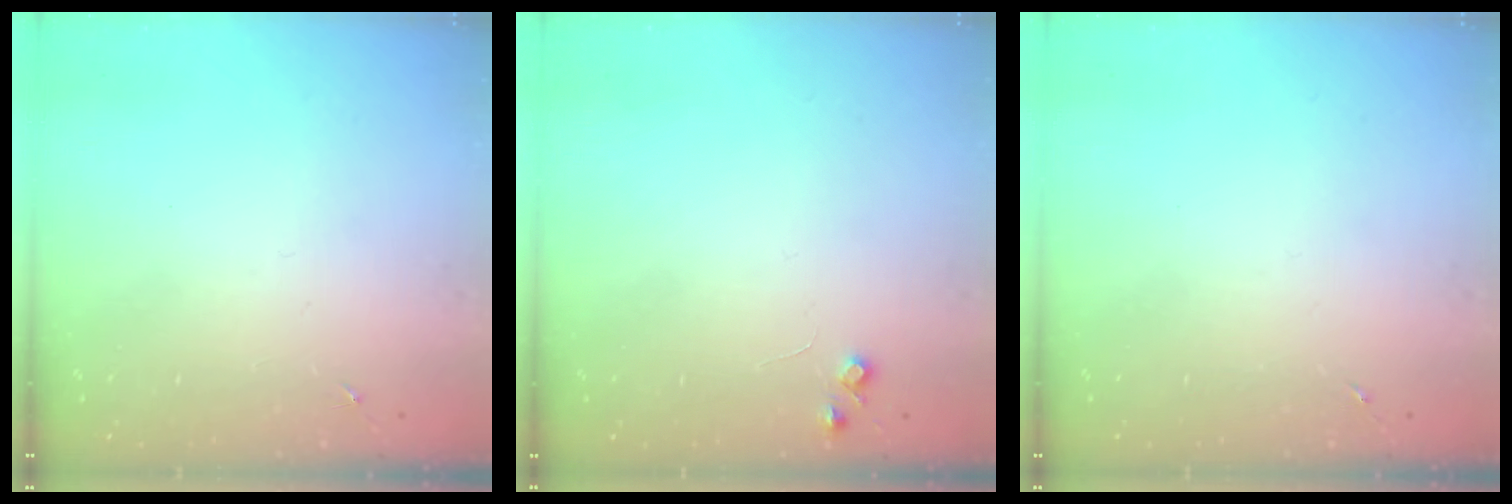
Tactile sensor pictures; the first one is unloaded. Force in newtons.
{"total": 4.9, "press": 4.8, "slide": 0.8}
{"total": 0.0}